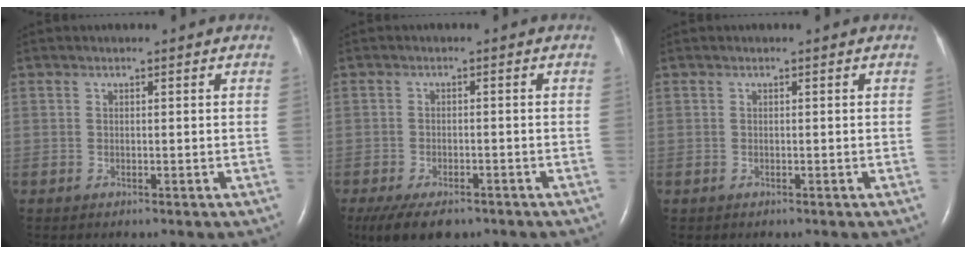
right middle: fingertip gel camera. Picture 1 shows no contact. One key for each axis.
{"total": 7.7, "fx": -5.6, "fy": 3.2, "fz": 4.3, "tx": -0.073, "ty": -0.008, "tz": -0.086}
{"total": 0.0}